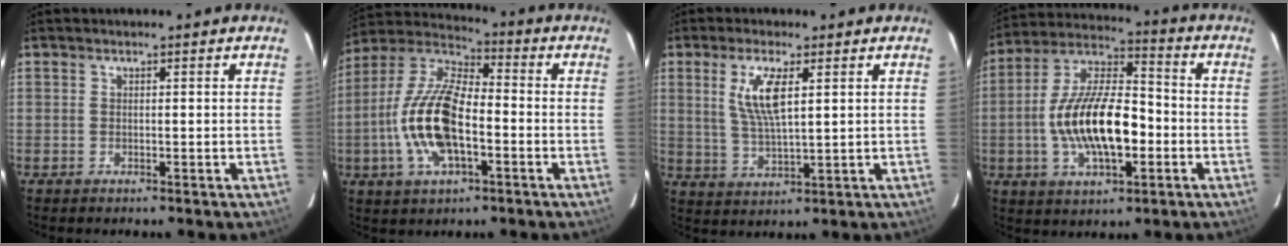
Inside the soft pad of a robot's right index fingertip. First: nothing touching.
{"total": 16.4, "force": [-3.9, 7.1, 14.3], "torque": [-0.297, 0.003, -0.080]}
{"total": 7.5, "force": [2.5, 1.8, 6.9], "torque": [-0.138, -0.002, 0.053]}
{"total": 17.3, "force": [-3.5, 7.3, 15.4], "torque": [-0.293, 0.009, -0.063]}